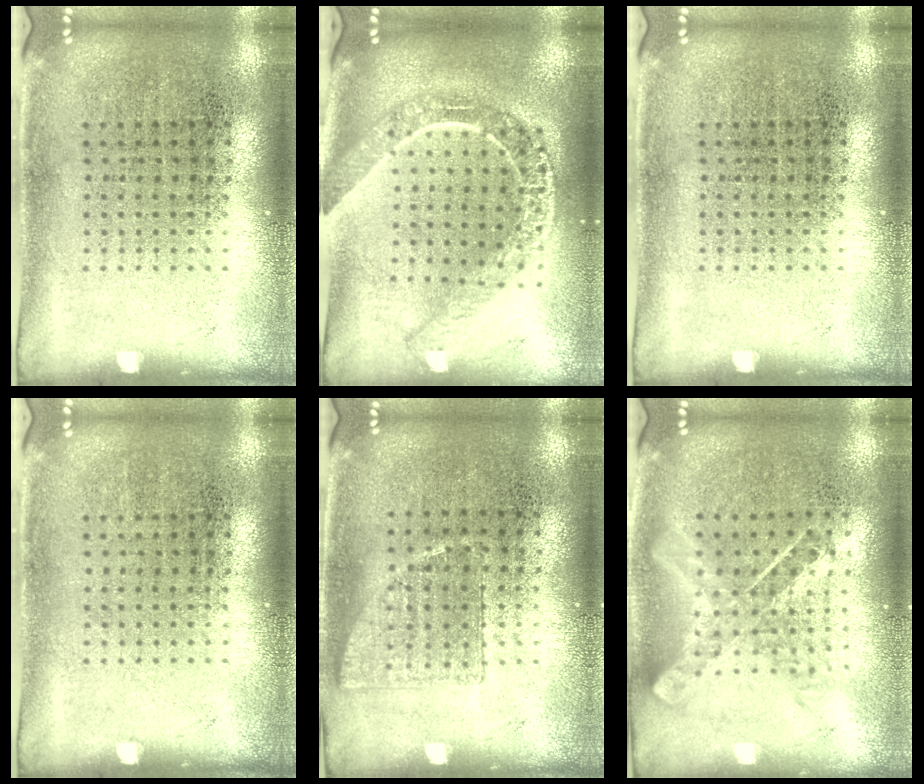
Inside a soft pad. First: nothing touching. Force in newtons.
{"total": 2.1, "press": 1.8, "slide": 1.0}
{"total": 0.0}
{"total": 0.0}
{"total": 0.7, "press": 0.7, "slide": 0.2}
{"total": 0.9, "press": 0.9, "slide": 0.2}